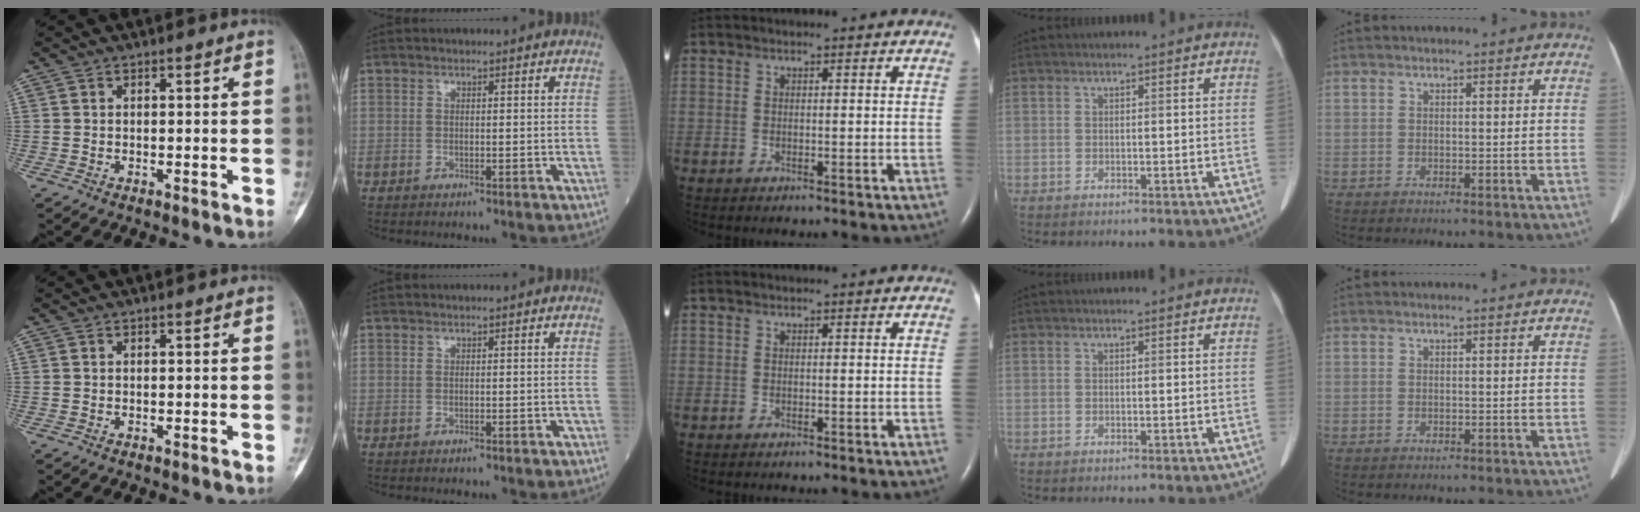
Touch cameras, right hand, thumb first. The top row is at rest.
{}